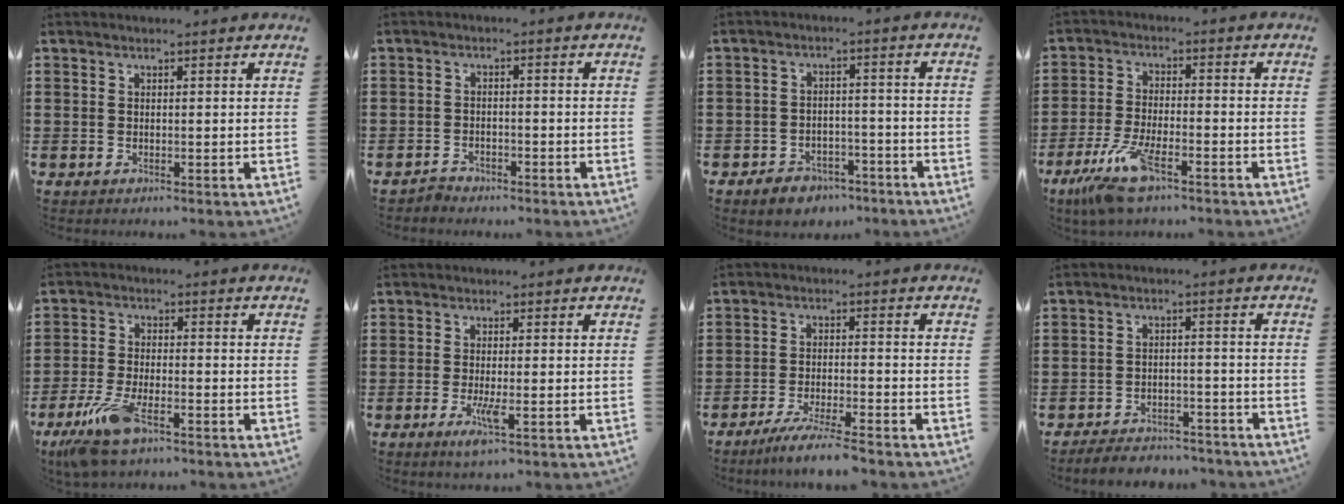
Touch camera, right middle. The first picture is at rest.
{"total": 1.7, "force": [-1.6, 0.6, 0.0], "torque": [-0.006, 0.002, -0.034]}
{"total": 3.8, "force": [-3.5, 1.3, 0.3], "torque": [-0.012, 0.010, -0.073]}
{"total": 8.8, "force": [-5.8, 2.2, 6.2], "torque": [-0.140, -0.012, -0.110]}
{"total": 7.8, "force": [-5.0, 2.5, 5.5], "torque": [-0.131, -0.013, -0.095]}
{"total": 3.4, "force": [-1.2, 0.4, 3.2], "torque": [-0.068, -0.014, -0.023]}
{"total": 5.3, "force": [-4.7, -0.1, 2.4], "torque": [-0.051, -0.013, -0.089]}
{"total": 4.2, "force": [-4.1, 0.7, 0.2], "torque": [-0.007, 0.008, -0.087]}